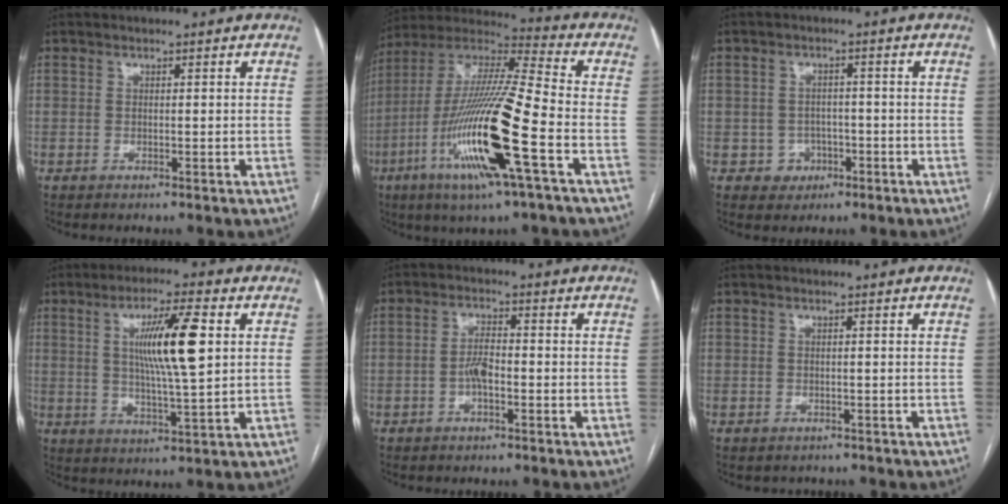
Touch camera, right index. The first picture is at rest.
{"total": 21.0, "force": [-7.1, 0.8, 19.7], "torque": [-0.412, -0.024, -0.138]}
{"total": 3.6, "force": [-1.3, 3.3, 0.3], "torque": [0.007, 0.015, -0.012]}
{"total": 10.9, "force": [2.5, 0.6, 10.5], "torque": [-0.187, -0.001, 0.046]}
{"total": 3.2, "force": [-1.0, 1.0, 2.9], "torque": [-0.058, 0.009, -0.017]}
{"total": 1.4, "force": [-1.1, 0.9, -0.1], "torque": [-0.002, 0.004, -0.011]}